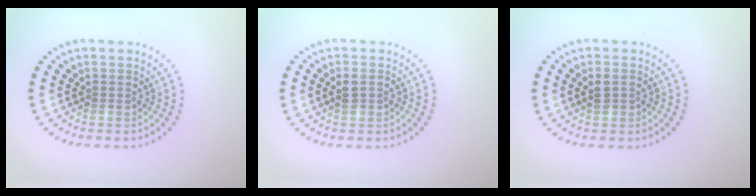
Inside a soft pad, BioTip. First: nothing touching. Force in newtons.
{"total": 1.4, "press": 1.4, "slide": 0.2}
{"total": 1.4, "press": 1.4, "slide": 0.2}